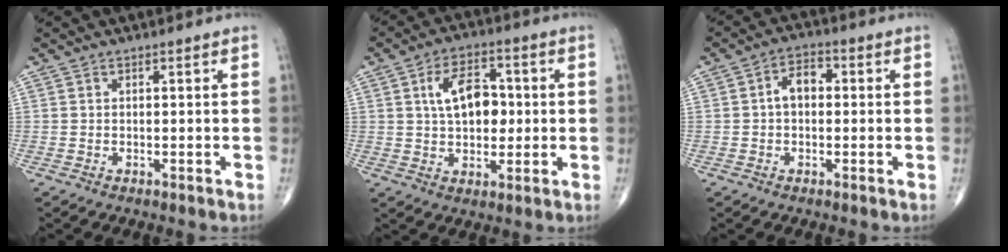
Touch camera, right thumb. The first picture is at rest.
{"total": 10.7, "force": [1.5, 6.5, 8.3], "torque": [-0.112, 0.008, 0.023]}
{"total": 4.9, "force": [0.2, 3.3, 3.7], "torque": [-0.051, 0.020, -0.006]}